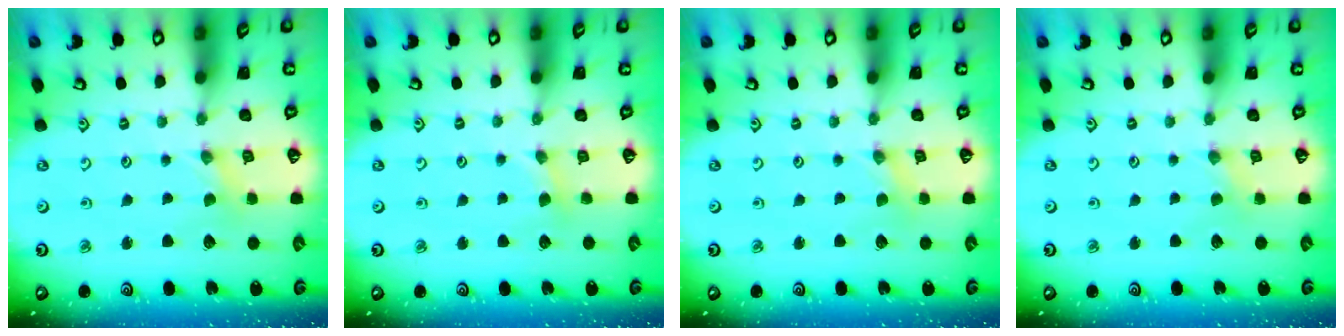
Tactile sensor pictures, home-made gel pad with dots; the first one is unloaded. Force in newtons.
{"total": 2.1, "press": 2.0, "slide": 0.3}
{"total": 0.0}
{"total": 1.0, "press": 0.9, "slide": 0.2}